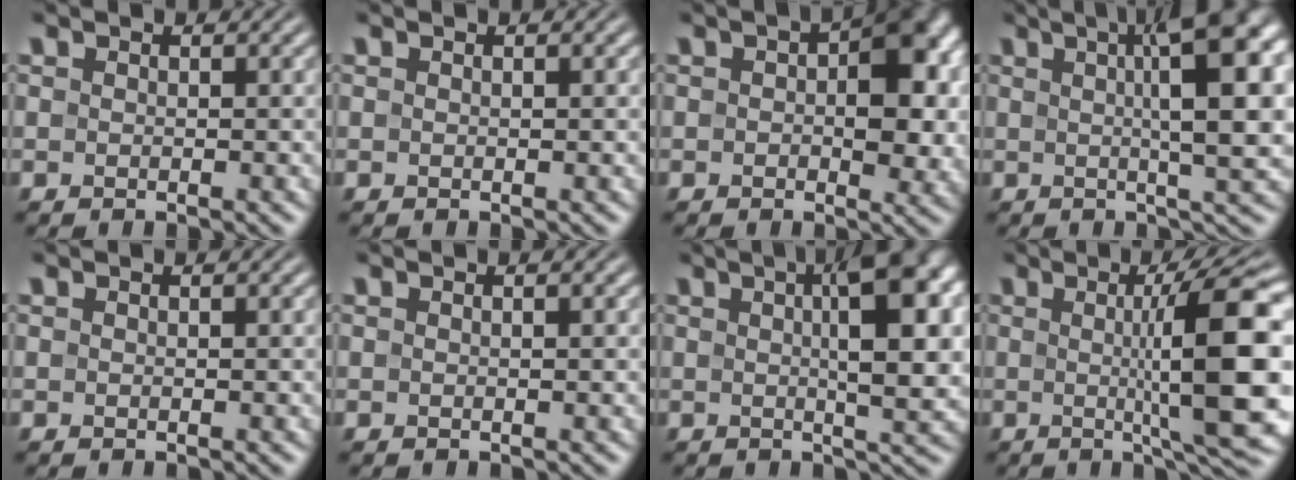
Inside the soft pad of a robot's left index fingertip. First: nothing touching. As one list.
[{"total": 0.0}, {"total": 7.5, "force": [1.1, 4.3, 6.1], "torque": [-0.060, 0.008, 0.009]}, {"total": 12.2, "force": [2.9, 3.4, 11.4], "torque": [-0.132, 0.011, 0.037]}, {"total": 0.0}, {"total": 0.5, "force": [0.2, 0.1, 0.5], "torque": [-0.007, 0.004, 0.002]}, {"total": 9.3, "force": [2.2, 2.6, 8.7], "torque": [-0.114, 0.010, 0.033]}, {"total": 11.1, "force": [0.5, 2.0, 10.9], "torque": [-0.138, 0.001, 0.010]}]